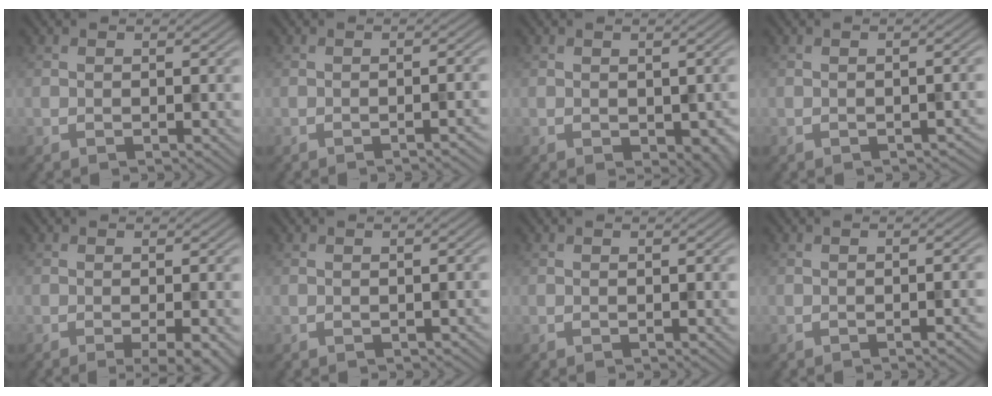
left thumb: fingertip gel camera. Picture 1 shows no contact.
{"total": 2.0, "force": [-1.2, 0.4, 1.5], "torque": [-0.013, 0.007, -0.023]}
{"total": 3.0, "force": [-0.7, 1.9, 2.3], "torque": [-0.035, -0.015, -0.003]}
{"total": 1.1, "force": [-0.7, 0.4, 0.7], "torque": [-0.011, -0.002, -0.007]}
{"total": 3.2, "force": [-1.3, 0.4, 2.9], "torque": [-0.046, 0.004, -0.023]}
{"total": 0.5, "force": [-0.3, 0.2, 0.3], "torque": [-0.005, -0.002, -0.001]}
{"total": 0.0}
{"total": 1.4, "force": [-0.8, 0.3, 1.1], "torque": [-0.010, 0.006, -0.014]}